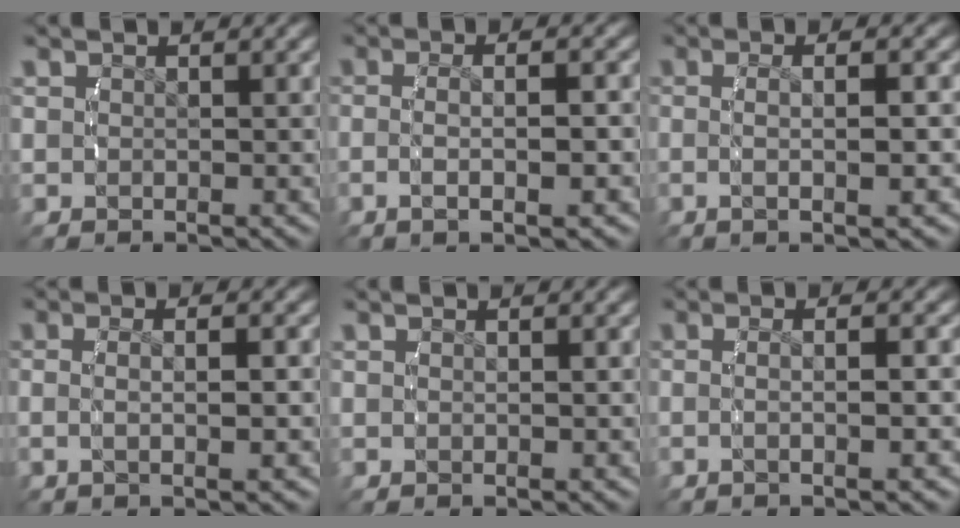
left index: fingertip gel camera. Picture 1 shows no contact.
{"total": 3.6, "force": [-0.8, 0.6, 3.4], "torque": [-0.070, 0.000, -0.011]}
{"total": 3.6, "force": [-0.4, 0.2, 3.5], "torque": [-0.068, 0.000, -0.005]}
{"total": 3.0, "force": [-0.2, 0.3, 2.9], "torque": [-0.057, 0.000, -0.003]}
{"total": 0.0}
{"total": 2.7, "force": [-0.6, -0.3, 2.6], "torque": [-0.053, -0.001, -0.009]}